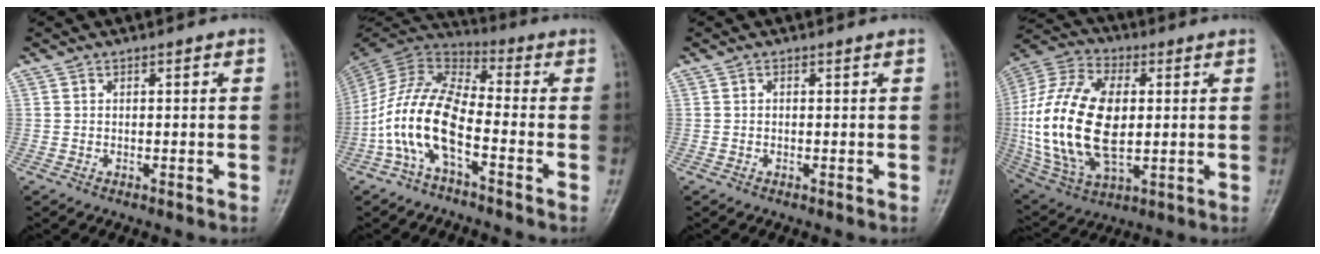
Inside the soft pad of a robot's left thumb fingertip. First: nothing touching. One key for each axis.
{"total": 13.2, "fx": -4.8, "fy": 5.6, "fz": 11.0, "tx": -0.231, "ty": 0.048, "tz": -0.103}
{"total": 0.0}
{"total": 23.0, "fx": 0.7, "fy": 12.6, "fz": 19.2, "tx": -0.402, "ty": -0.004, "tz": 0.017}